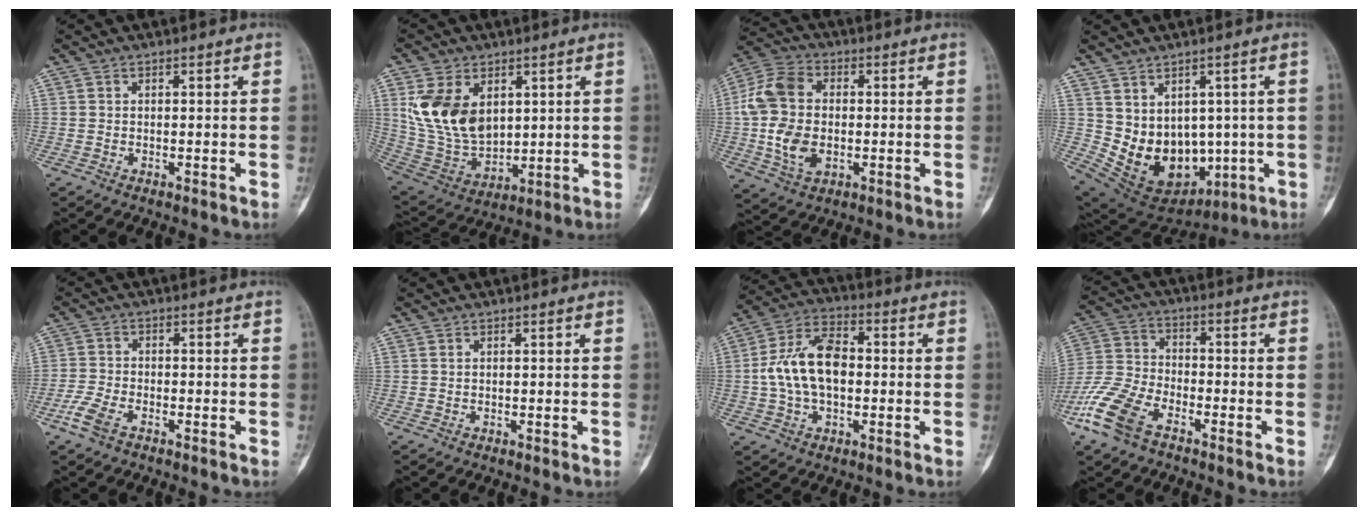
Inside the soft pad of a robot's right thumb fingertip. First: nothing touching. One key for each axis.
{"total": 15.1, "fx": 4.3, "fy": 9.9, "fz": 10.5, "tx": -0.177, "ty": -0.019, "tz": 0.104}
{"total": 14.1, "fx": -0.5, "fy": 9.5, "fz": 10.4, "tx": -0.201, "ty": 0.012, "tz": -0.011}
{"total": 14.8, "fx": -0.4, "fy": 11.5, "fz": 9.4, "tx": -0.125, "ty": 0.000, "tz": 0.040}
{"total": 4.8, "fx": -2.9, "fy": 2.1, "fz": 3.1, "tx": -0.078, "ty": 0.011, "tz": -0.060}
{"total": 0.0}
{"total": 13.2, "fx": -0.2, "fy": 8.1, "fz": 10.4, "tx": -0.184, "ty": 0.029, "tz": -0.010}
{"total": 12.3, "fx": -7.3, "fy": 6.1, "fz": 7.8, "tx": -0.177, "ty": 0.021, "tz": -0.155}